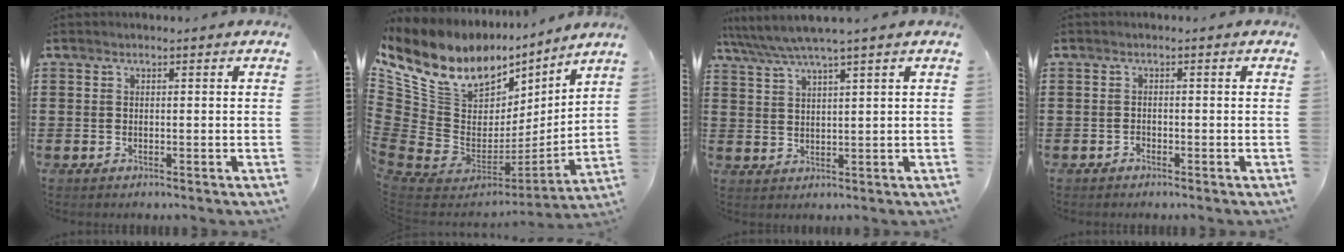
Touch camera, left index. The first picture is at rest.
{"total": 13.0, "force": [7.7, 8.6, 6.0], "torque": [-0.143, -0.072, 0.135]}
{"total": 4.3, "force": [3.4, -0.2, 2.7], "torque": [-0.061, -0.009, 0.059]}
{"total": 0.6, "force": [-0.6, 0.2, 0.1], "torque": [-0.005, 0.002, -0.013]}